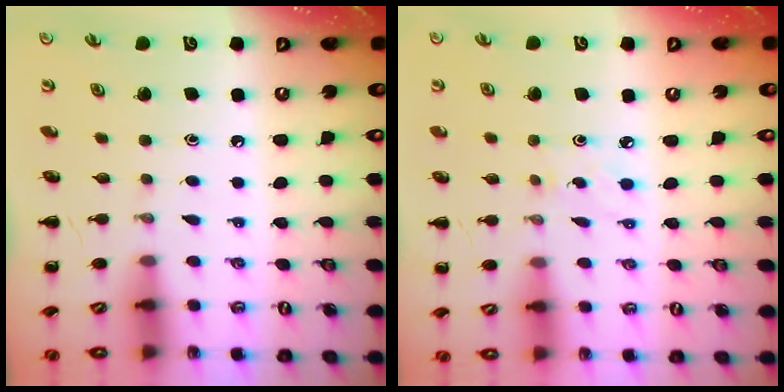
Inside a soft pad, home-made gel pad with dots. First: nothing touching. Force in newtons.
{"total": 2.7, "press": 2.5, "slide": 0.9}